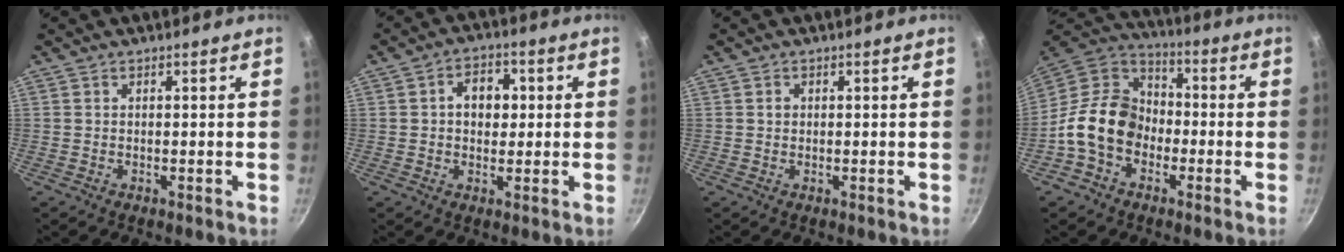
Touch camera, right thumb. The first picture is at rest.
{"total": 6.4, "force": [0.8, 4.8, 4.2], "torque": [-0.031, 0.009, 0.006]}
{"total": 0.9, "force": [0.1, 0.8, 0.3], "torque": [-0.003, 0.003, 0.002]}
{"total": 14.5, "force": [-3.9, 11.1, 8.4], "torque": [-0.105, 0.044, -0.092]}